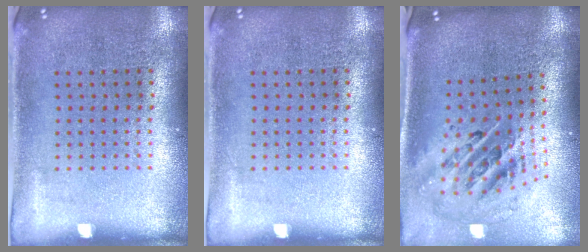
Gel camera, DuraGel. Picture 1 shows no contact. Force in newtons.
{"total": 0.0}
{"total": 2.2, "press": 1.6, "slide": 1.5}